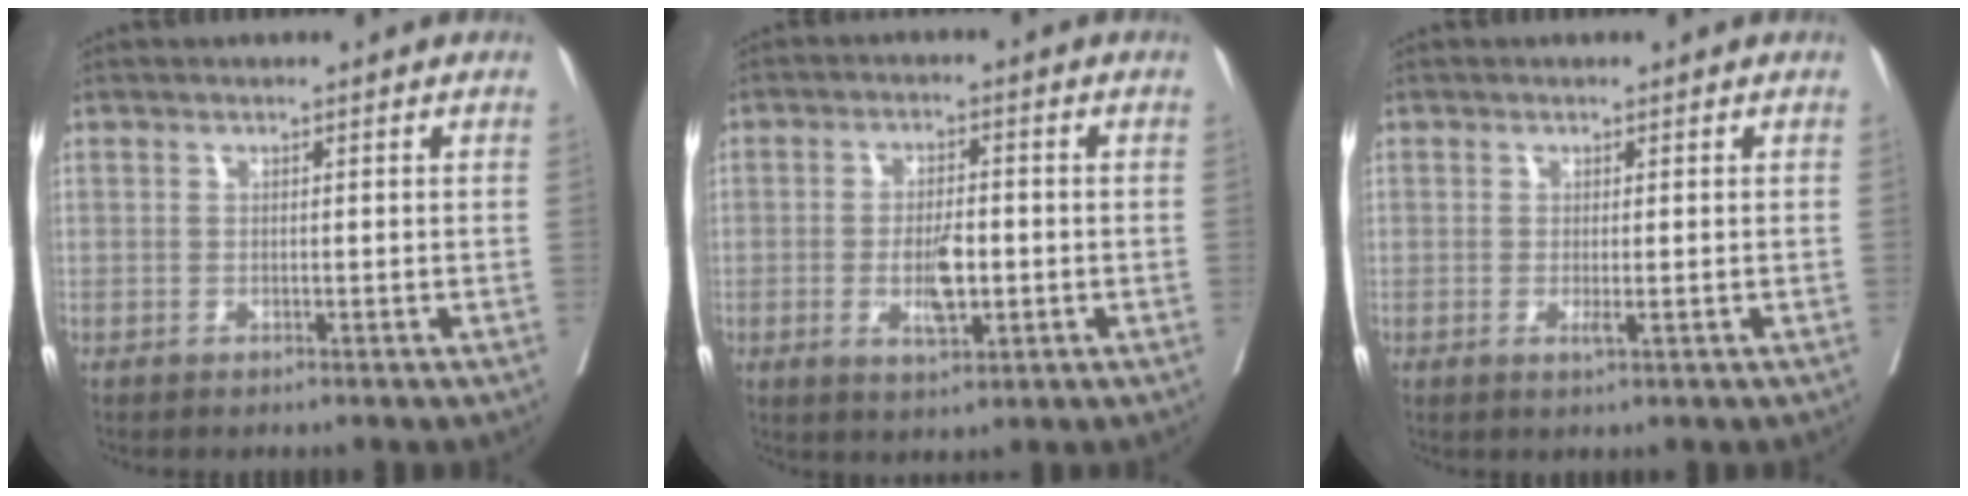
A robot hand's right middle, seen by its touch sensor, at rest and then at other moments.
{"total": 5.7, "force": [-1.2, 1.9, 5.3], "torque": [-0.097, -0.005, -0.016]}
{"total": 1.2, "force": [-0.2, 0.1, 1.1], "torque": [-0.023, -0.006, -0.002]}